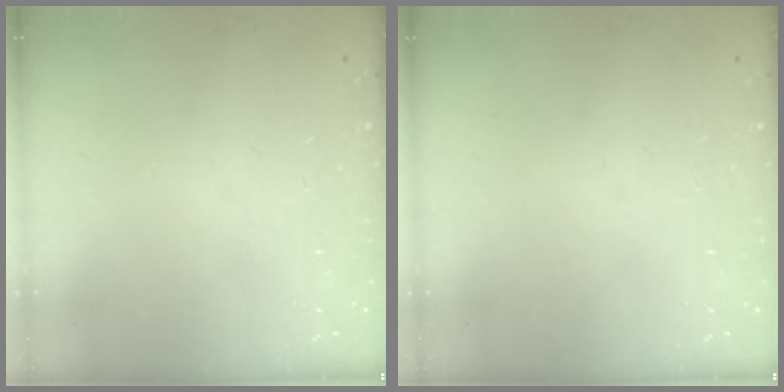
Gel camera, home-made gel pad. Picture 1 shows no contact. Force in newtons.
{"total": 0.0}